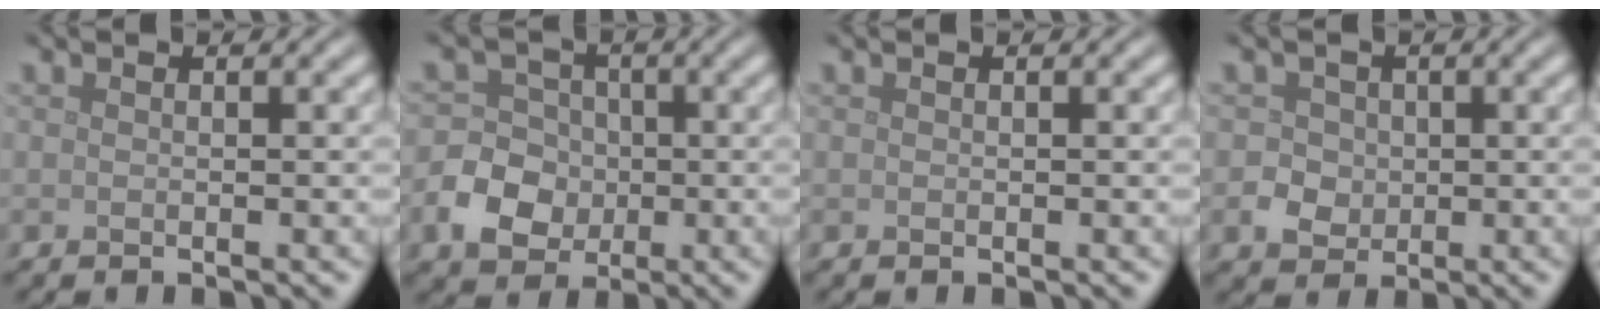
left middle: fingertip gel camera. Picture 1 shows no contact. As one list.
[{"total": 4.9, "force": [-1.3, 4.3, 2.1], "torque": [-0.025, 0.003, -0.041]}, {"total": 0.0}, {"total": 2.9, "force": [0.1, 2.7, 1.1], "torque": [0.000, 0.009, -0.003]}]